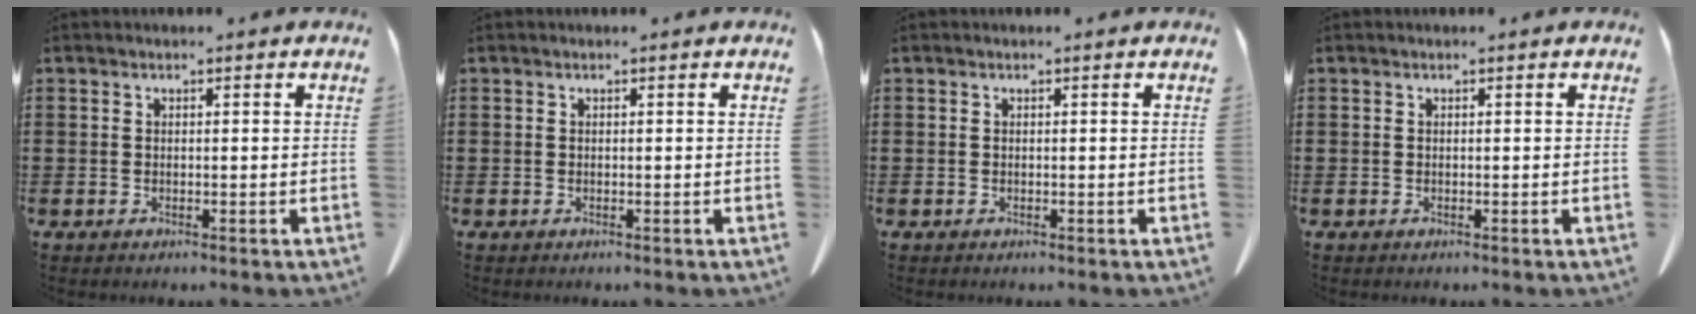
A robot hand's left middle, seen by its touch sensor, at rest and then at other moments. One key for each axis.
{"total": 0.0}
{"total": 0.0}
{"total": 0.0}